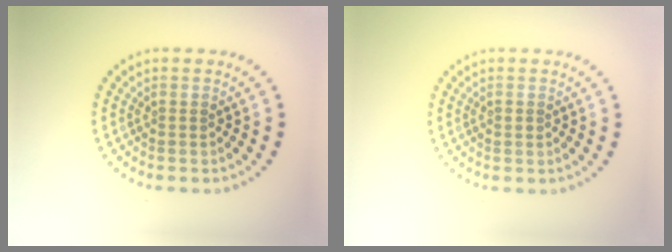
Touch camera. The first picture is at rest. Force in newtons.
{"total": 0.9, "press": 0.9, "slide": 0.1}